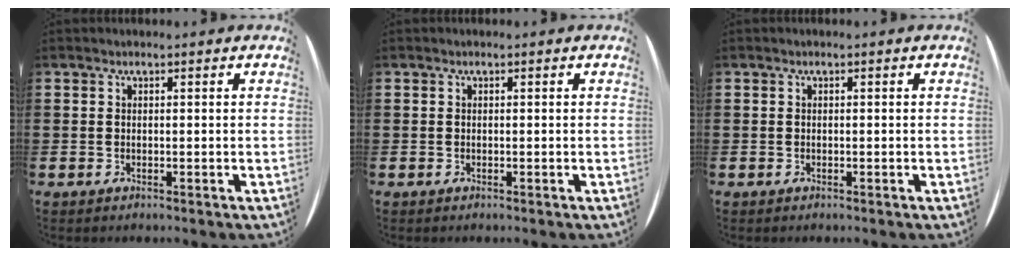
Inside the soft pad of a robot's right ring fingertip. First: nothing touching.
{"total": 0.0}
{"total": 0.0}